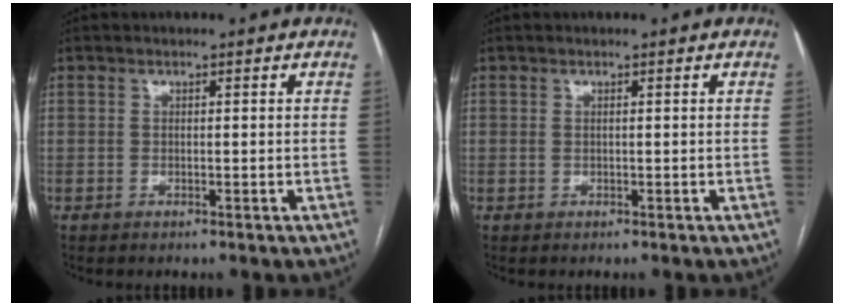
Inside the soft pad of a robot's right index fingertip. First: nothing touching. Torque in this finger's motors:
{"motor_torque": [-0.16, -0.07, -0.04, 0.01]}